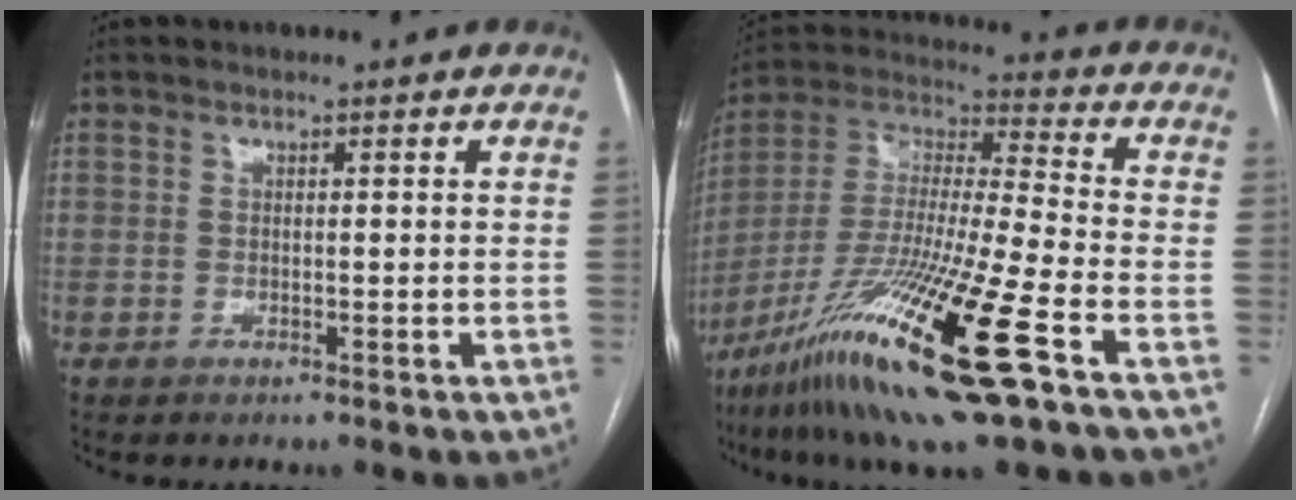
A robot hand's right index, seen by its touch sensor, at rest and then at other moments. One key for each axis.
{"total": 23.5, "fx": -12.4, "fy": 1.1, "fz": 19.9, "tx": -0.395, "ty": -0.050, "tz": -0.231}